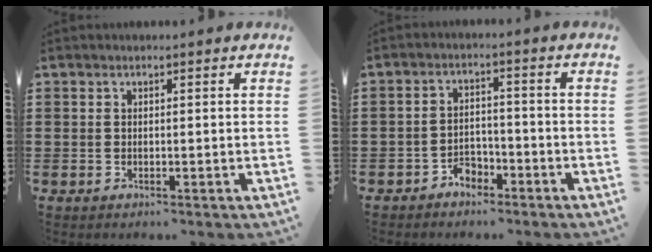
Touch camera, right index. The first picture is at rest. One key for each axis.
{"total": 3.1, "fx": -2.5, "fy": 1.6, "fz": 0.6, "tx": -0.017, "ty": 0.007, "tz": -0.052}